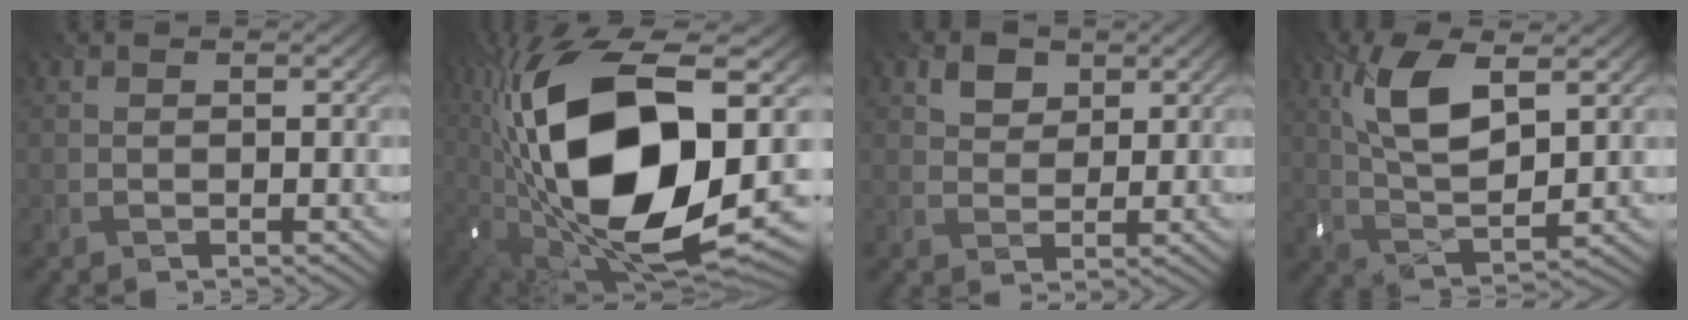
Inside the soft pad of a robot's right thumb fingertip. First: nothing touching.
{"total": 20.7, "force": [0.8, 9.8, 18.2], "torque": [-0.401, -0.011, 0.019]}
{"total": 3.2, "force": [2.2, 1.9, 1.3], "torque": [-0.036, -0.003, 0.034]}
{"total": 9.3, "force": [3.6, 3.4, 7.9], "torque": [-0.173, 0.004, 0.064]}